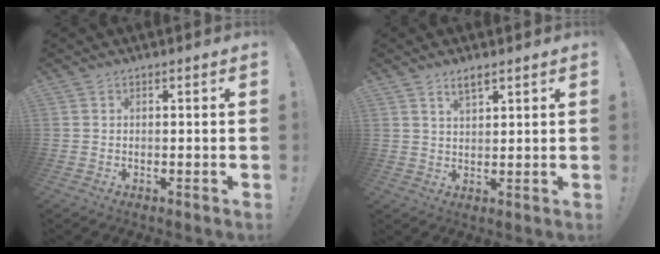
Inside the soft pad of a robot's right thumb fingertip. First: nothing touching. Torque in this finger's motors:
{"motor_torque": [-0.18, 0.14, -0.07, -0.01, 0.13]}